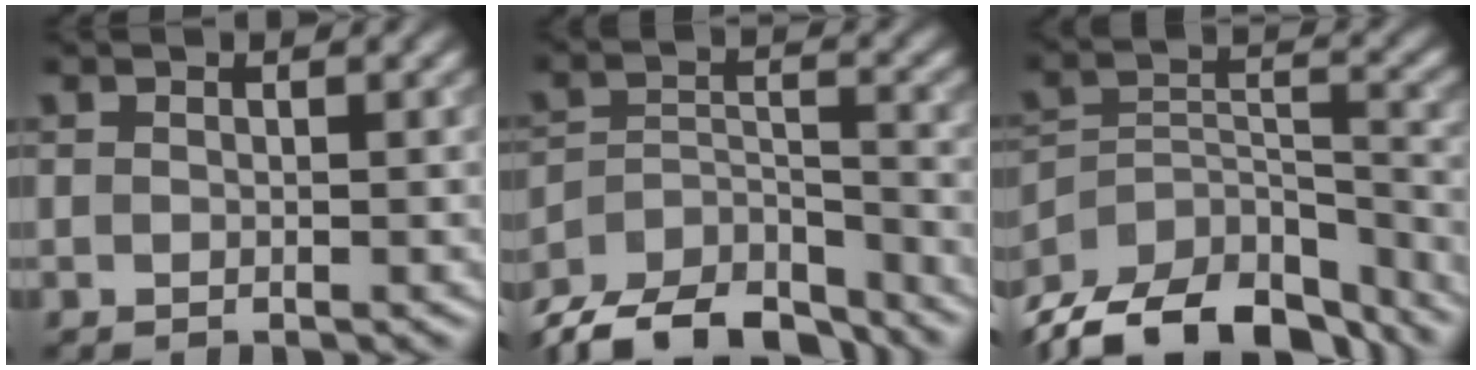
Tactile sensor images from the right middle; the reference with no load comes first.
{"total": 11.0, "force": [-9.8, 3.8, 3.3], "torque": [-0.056, -0.005, -0.150]}
{"total": 13.6, "force": [-11.5, 5.8, 4.5], "torque": [-0.080, -0.002, -0.165]}